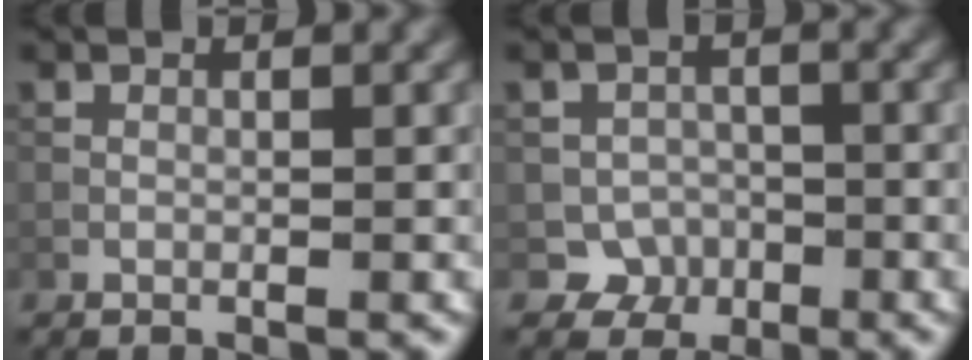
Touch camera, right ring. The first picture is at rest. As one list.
[{"total": 2.7, "force": [-1.2, 2.4, 0.3], "torque": [0.011, 0.006, -0.015]}]